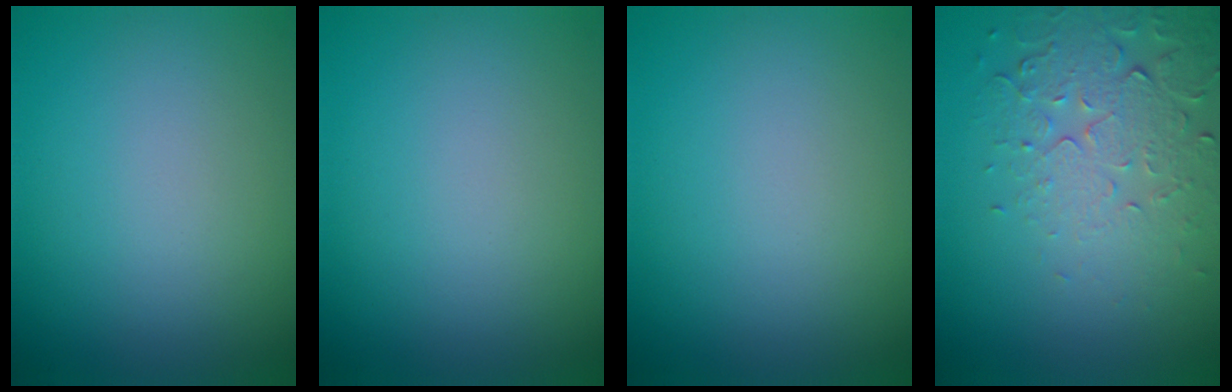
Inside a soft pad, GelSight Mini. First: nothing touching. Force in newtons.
{"total": 0.0}
{"total": 0.0}
{"total": 5.2, "press": 3.8, "slide": 3.5}